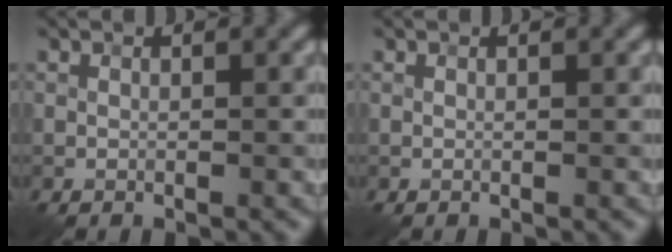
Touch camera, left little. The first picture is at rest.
{"total": 0.0}